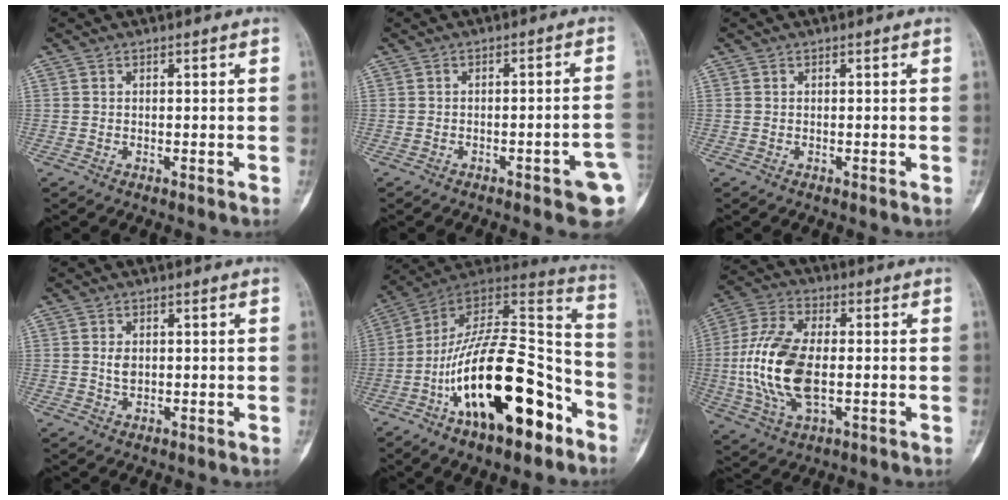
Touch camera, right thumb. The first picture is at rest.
{"total": 7.5, "force": [-2.8, 1.6, 6.8], "torque": [-0.080, 0.016, -0.030]}
{"total": 0.0}
{"total": 2.3, "force": [0.1, 1.7, 1.5], "torque": [-0.020, 0.001, 0.006]}
{"total": 26.8, "force": [-11.7, 11.2, 21.3], "torque": [-0.352, 0.073, -0.185]}
{"total": 16.2, "force": [-1.3, 8.5, 13.7], "torque": [-0.286, 0.009, -0.024]}